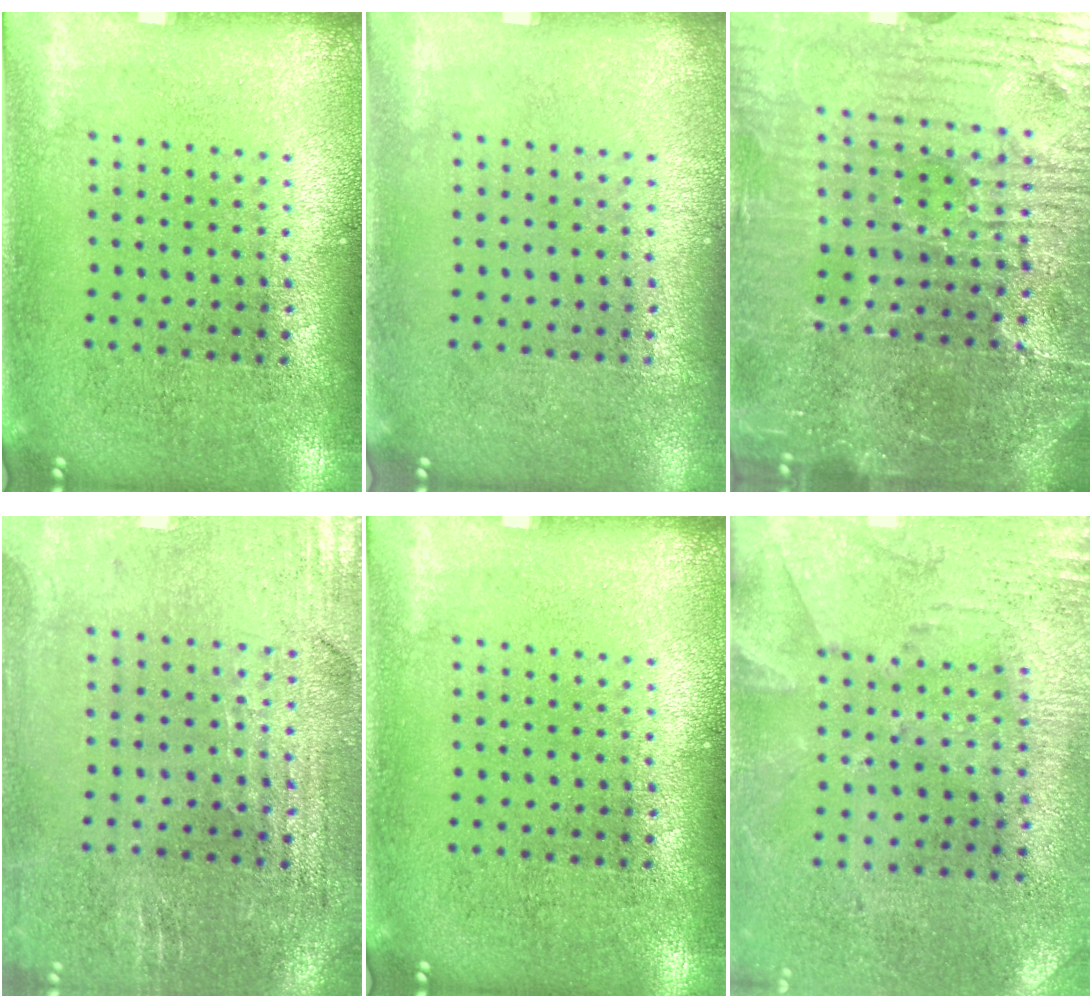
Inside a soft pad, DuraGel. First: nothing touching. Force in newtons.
{"total": 0.0}
{"total": 6.4, "press": 5.8, "slide": 2.7}
{"total": 1.1, "press": 1.1, "slide": 0.3}
{"total": 0.0}
{"total": 2.8, "press": 2.2, "slide": 1.6}